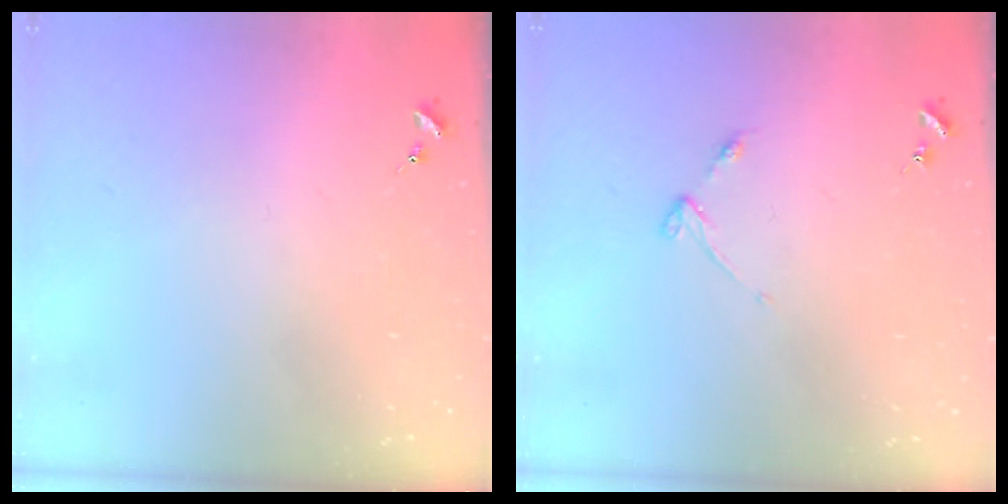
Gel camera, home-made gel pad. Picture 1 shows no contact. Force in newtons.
{"total": 2.9, "press": 2.8, "slide": 0.4}